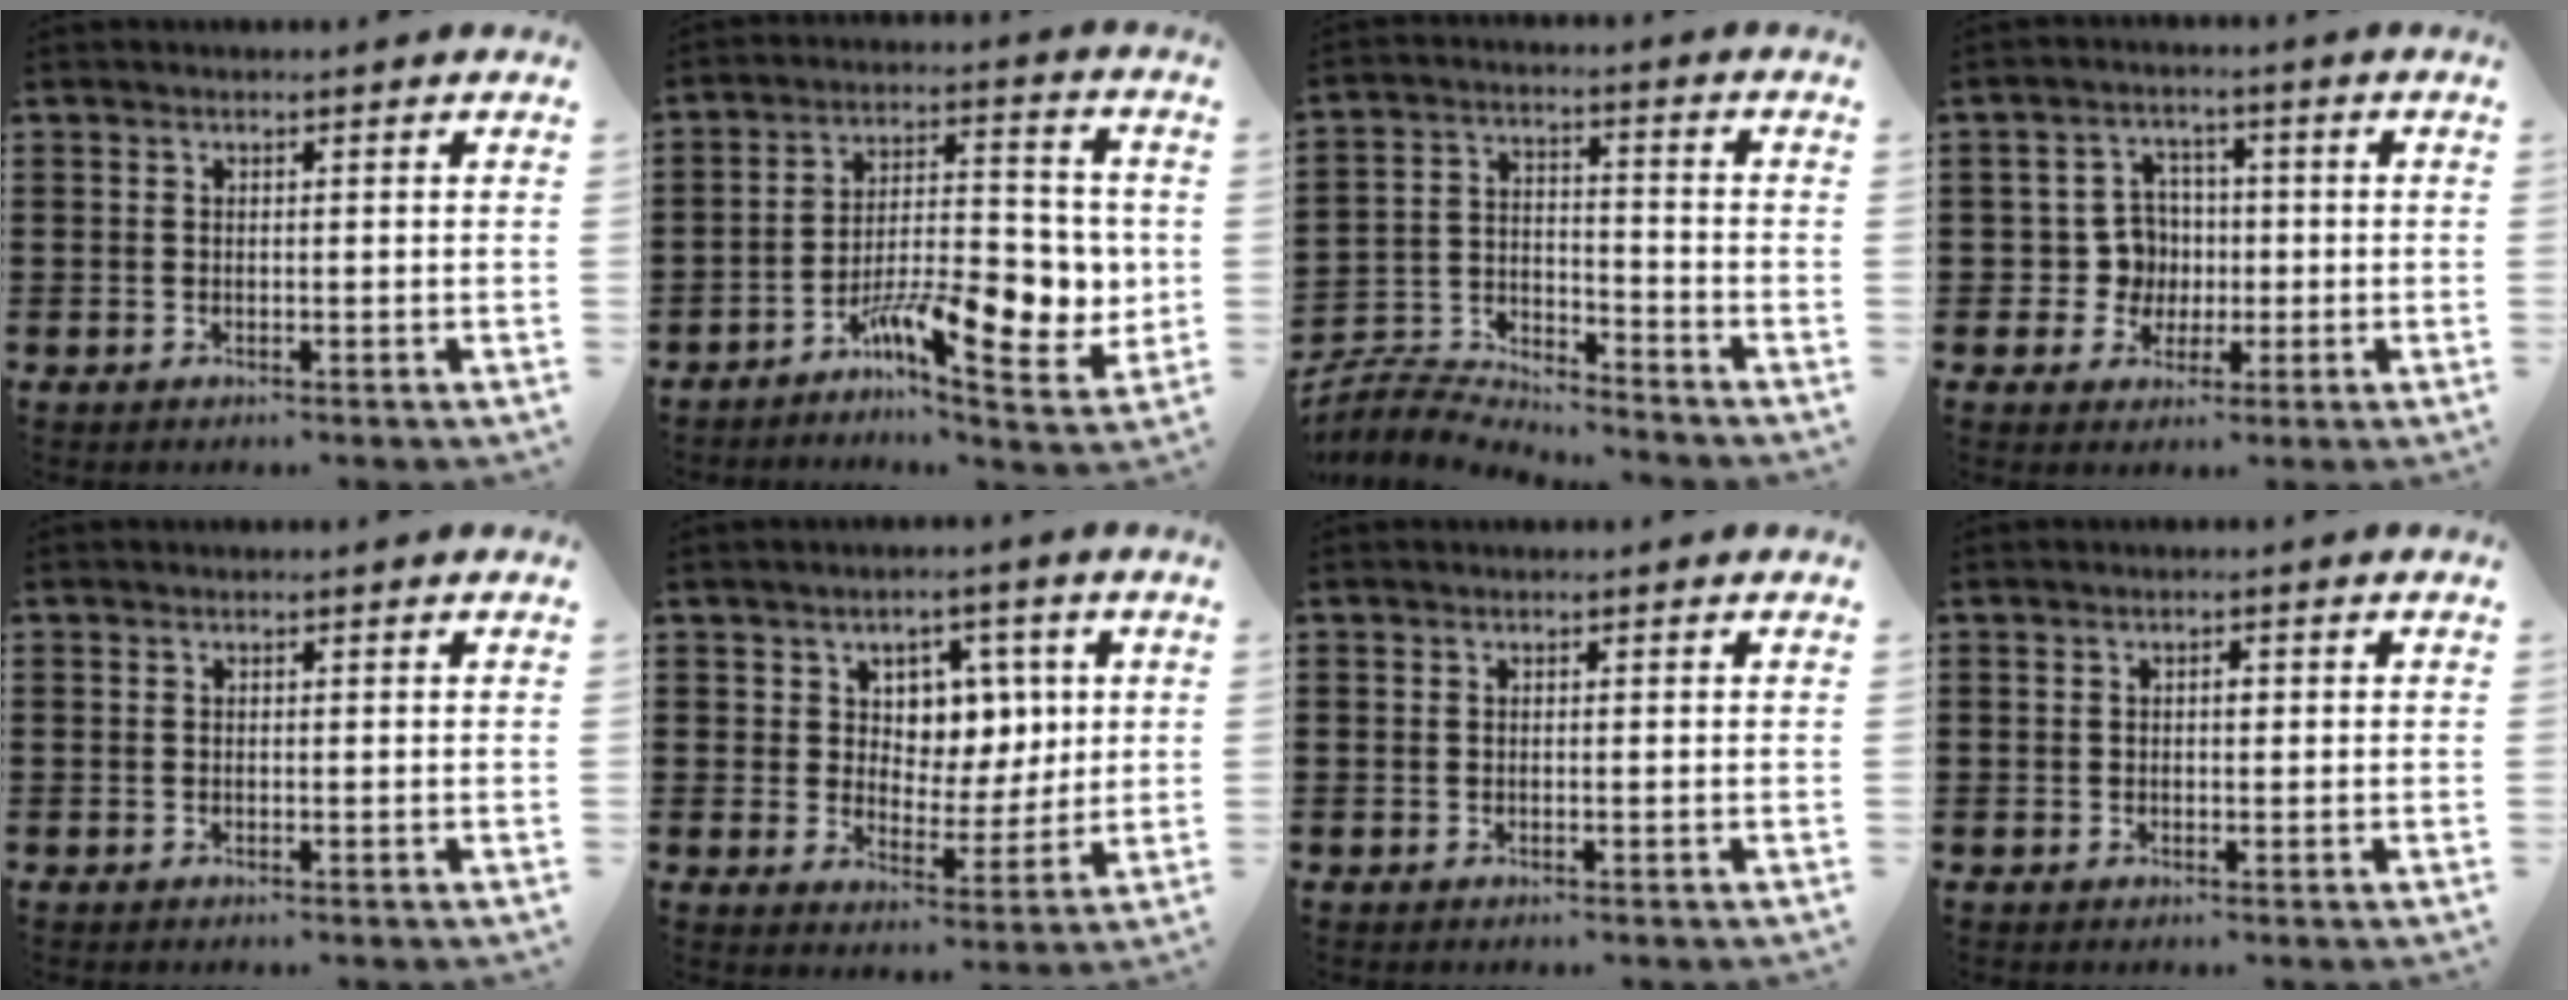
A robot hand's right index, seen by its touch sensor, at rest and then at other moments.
{"total": 11.3, "force": [-4.2, 4.5, 9.5], "torque": [-0.125, 0.008, -0.069]}
{"total": 5.0, "force": [-4.9, 1.0, 0.5], "torque": [-0.032, -0.005, -0.107]}
{"total": 6.1, "force": [-0.4, 5.6, 2.6], "torque": [-0.060, 0.014, -0.009]}
{"total": 0.0}
{"total": 6.2, "force": [2.7, 5.1, 2.3], "torque": [-0.057, 0.005, 0.044]}
{"total": 0.0}
{"total": 1.0, "force": [0.0, 0.5, 0.8], "torque": [-0.017, 0.002, 0.000]}